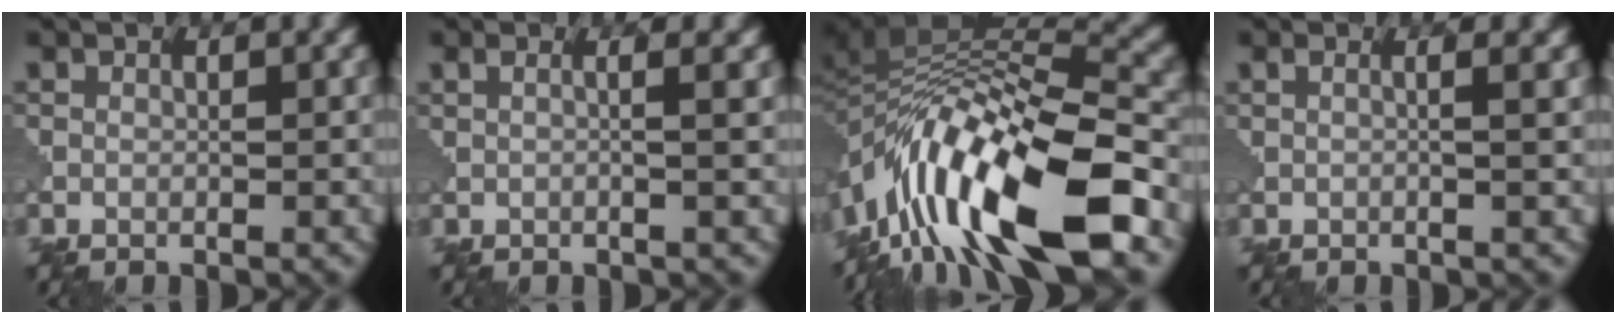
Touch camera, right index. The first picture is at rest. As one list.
[{"total": 2.6, "force": [0.5, 1.0, 2.3], "torque": [-0.017, 0.007, -0.004]}, {"total": 14.2, "force": [-6.9, 5.0, 11.4], "torque": [-0.202, 0.019, -0.107]}, {"total": 2.3, "force": [0.4, 0.9, 2.1], "torque": [-0.013, 0.005, -0.004]}]